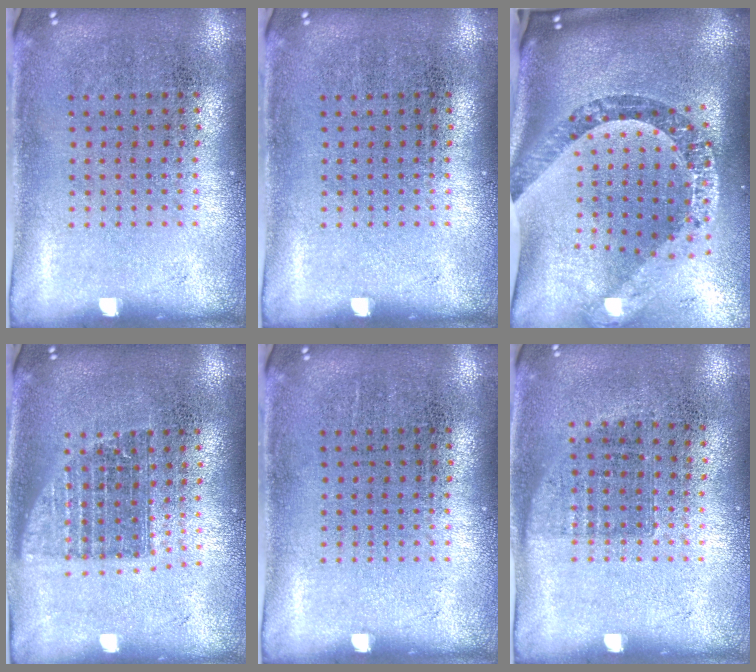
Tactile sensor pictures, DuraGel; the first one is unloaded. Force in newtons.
{"total": 0.0}
{"total": 3.1, "press": 2.3, "slide": 2.1}
{"total": 1.3, "press": 1.1, "slide": 0.7}
{"total": 0.0}
{"total": 0.7, "press": 0.6, "slide": 0.4}